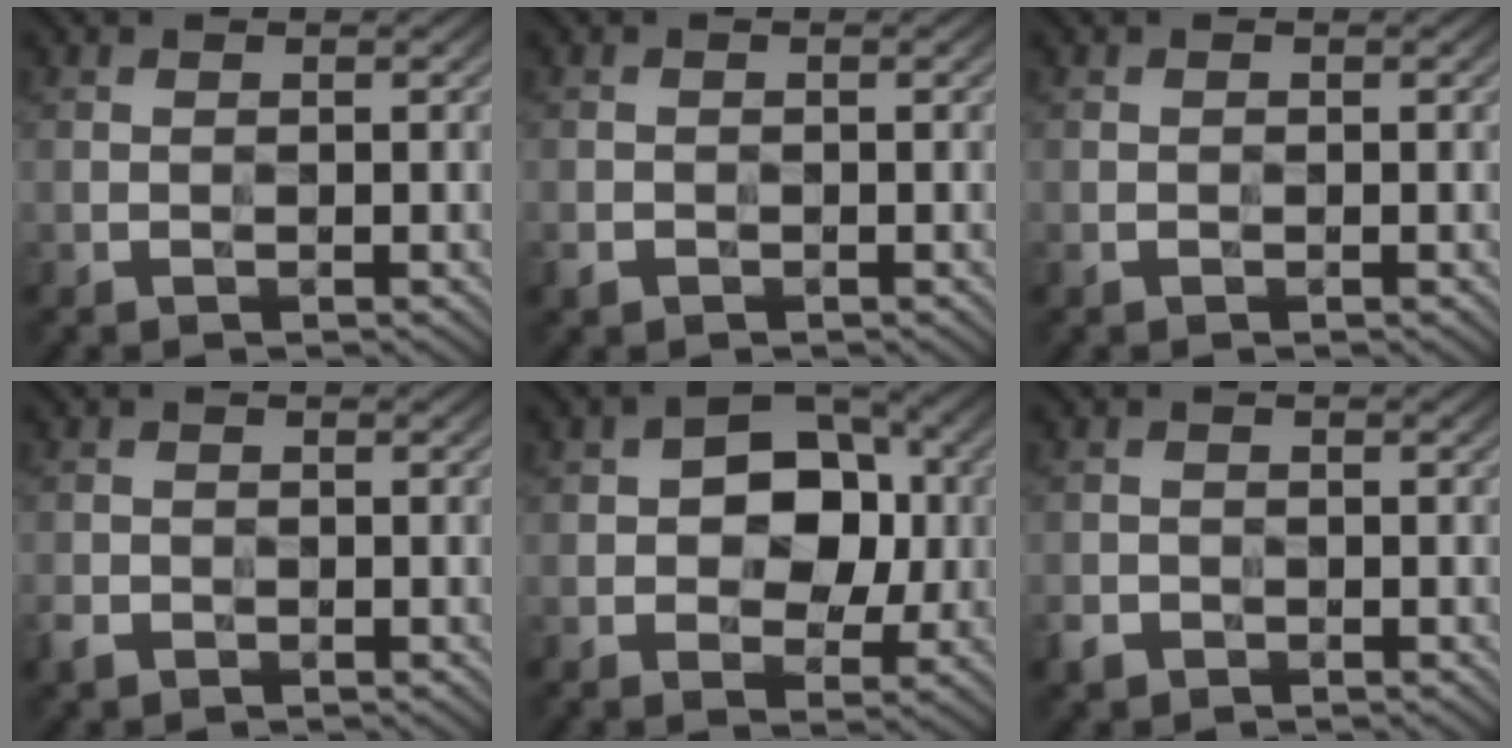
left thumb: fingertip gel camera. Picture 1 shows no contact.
{"total": 1.0, "force": [-0.6, 0.7, 0.3], "torque": [-0.006, -0.004, -0.013]}
{"total": 0.6, "force": [-0.3, 0.4, 0.3], "torque": [-0.007, -0.002, -0.006]}
{"total": 1.6, "force": [-1.1, 1.0, 0.5], "torque": [-0.013, -0.004, -0.026]}
{"total": 8.1, "force": [0.3, 5.7, 5.8], "torque": [-0.077, 0.008, -0.006]}
{"total": 1.7, "force": [-1.1, 1.1, 0.5], "torque": [-0.009, -0.003, -0.026]}